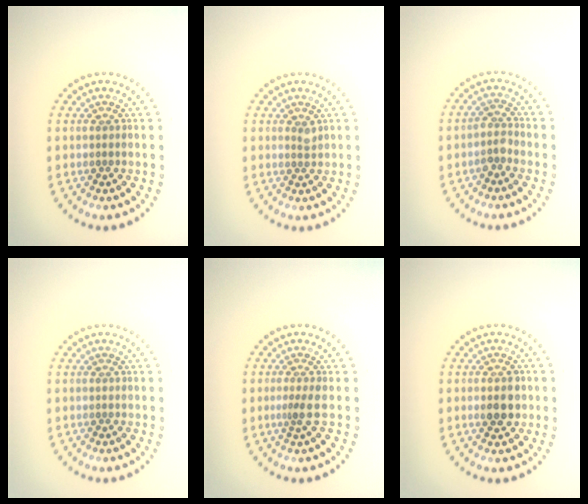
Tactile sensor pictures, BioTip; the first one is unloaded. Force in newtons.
{"total": 0.8, "press": 0.5, "slide": 0.6}
{"total": 1.6, "press": 1.2, "slide": 1.0}
{"total": 0.0}
{"total": 1.3, "press": 0.8, "slide": 1.0}
{"total": 3.0, "press": 3.0, "slide": 0.2}